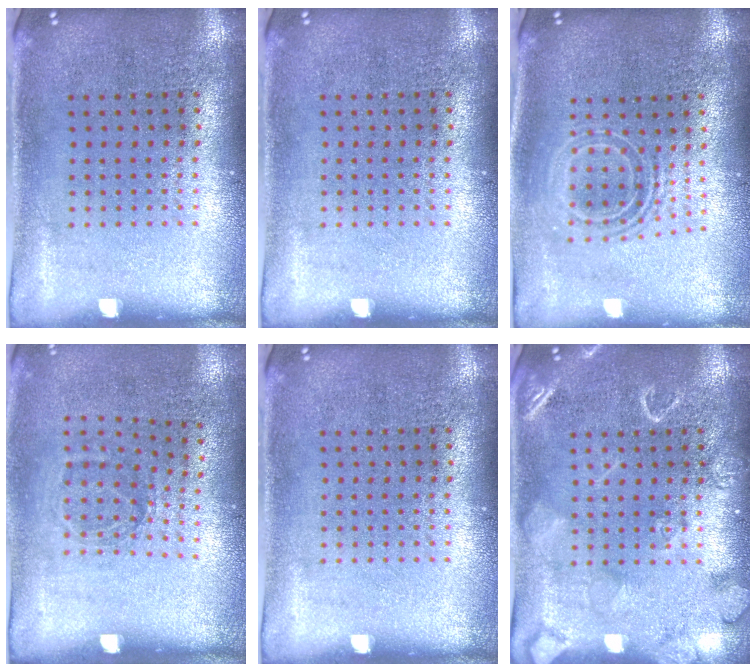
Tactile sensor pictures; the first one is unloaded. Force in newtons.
{"total": 0.0}
{"total": 1.6, "press": 1.3, "slide": 1.0}
{"total": 1.1, "press": 0.8, "slide": 0.7}
{"total": 0.0}
{"total": 2.9, "press": 2.9, "slide": 0.4}